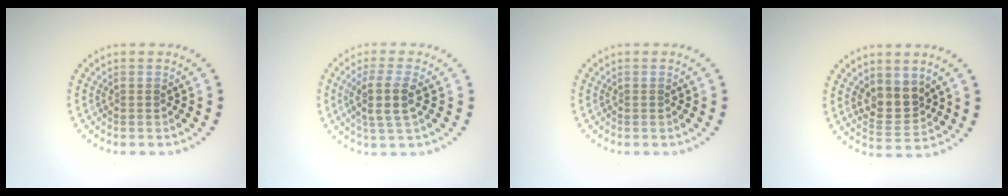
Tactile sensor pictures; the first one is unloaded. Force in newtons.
{"total": 3.0, "press": 2.6, "slide": 1.5}
{"total": 0.0}
{"total": 3.2, "press": 2.9, "slide": 1.3}